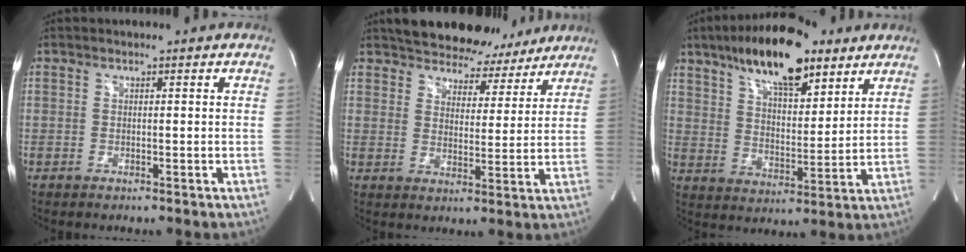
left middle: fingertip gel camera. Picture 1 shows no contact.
{"total": 13.4, "force": [11.8, 5.5, 3.1], "torque": [-0.028, -0.002, 0.152]}
{"total": 16.6, "force": [10.7, 5.8, 11.3], "torque": [-0.199, 0.021, 0.183]}